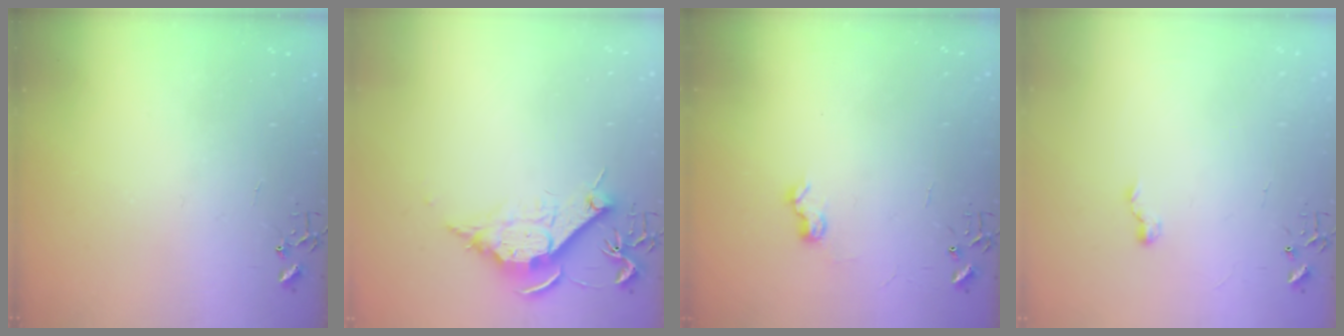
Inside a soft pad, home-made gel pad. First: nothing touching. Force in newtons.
{"total": 10.8, "press": 10.8, "slide": 0.1}
{"total": 7.2, "press": 7.2, "slide": 0.6}
{"total": 5.7, "press": 5.6, "slide": 0.7}